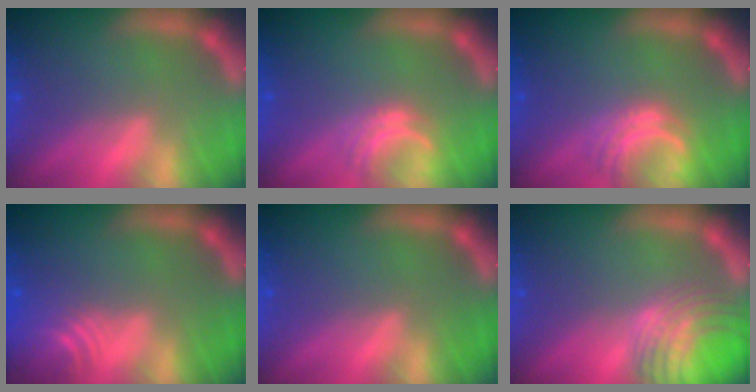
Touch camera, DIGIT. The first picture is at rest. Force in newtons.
{"total": 2.5}
{"total": 3.4}
{"total": 5.1}
{"total": 0.0}
{"total": 8.5}